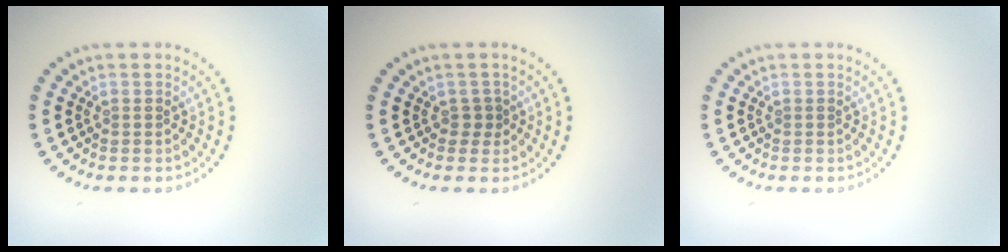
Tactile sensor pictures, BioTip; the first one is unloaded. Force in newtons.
{"total": 0.9, "press": 0.8, "slide": 0.5}
{"total": 0.0}